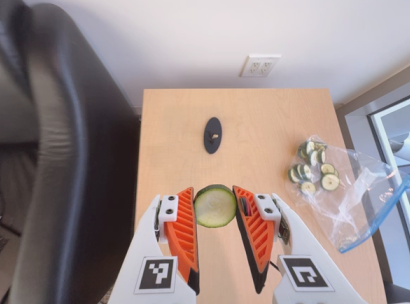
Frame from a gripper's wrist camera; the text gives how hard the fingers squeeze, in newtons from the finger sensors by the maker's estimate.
{"total": 9.0, "left": 9.3, "right": 8.7}